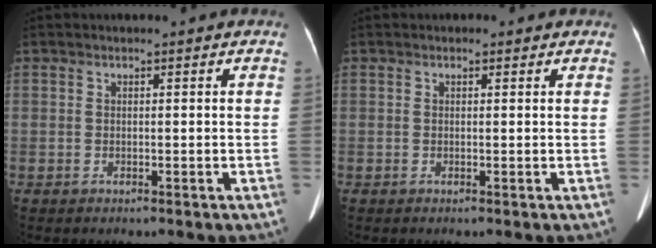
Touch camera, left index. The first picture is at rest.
{"total": 0.6, "force": [0.3, 0.5, 0.1], "torque": [-0.003, -0.001, 0.001]}